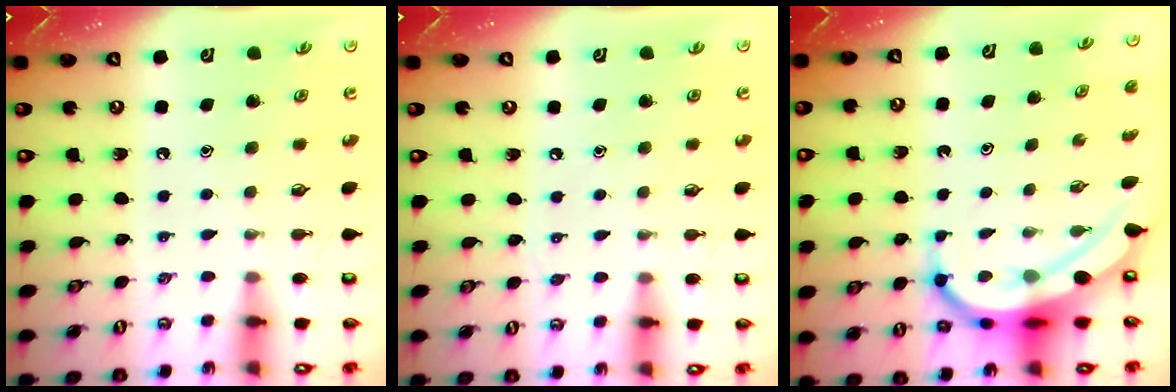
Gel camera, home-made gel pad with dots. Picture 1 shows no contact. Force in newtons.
{"total": 3.0, "press": 3.0, "slide": 0.4}
{"total": 10.3, "press": 10.3, "slide": 1.0}